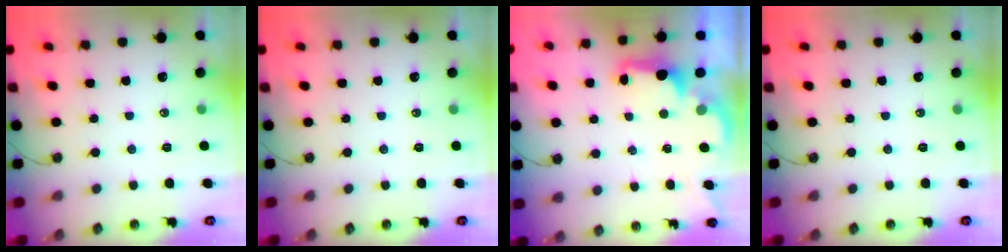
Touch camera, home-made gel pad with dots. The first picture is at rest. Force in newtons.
{"total": 0.0}
{"total": 2.8, "press": 2.6, "slide": 0.8}
{"total": 0.0}